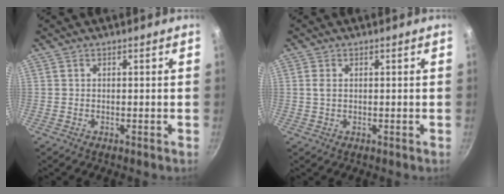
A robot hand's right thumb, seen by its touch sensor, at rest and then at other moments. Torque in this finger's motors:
{"motor_torque": [-0.46, 0.50, 0.12, -0.44, -0.05]}